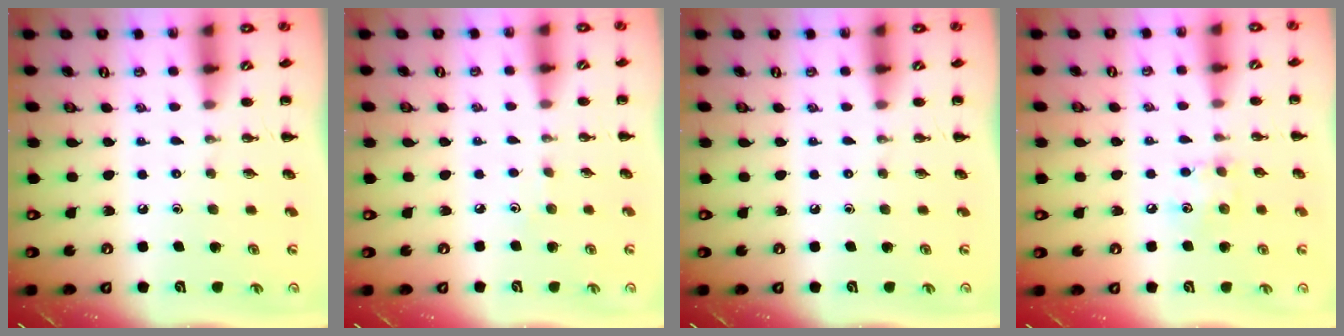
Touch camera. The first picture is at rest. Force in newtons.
{"total": 2.6, "press": 2.5, "slide": 0.8}
{"total": 0.0}
{"total": 6.5, "press": 6.3, "slide": 1.4}